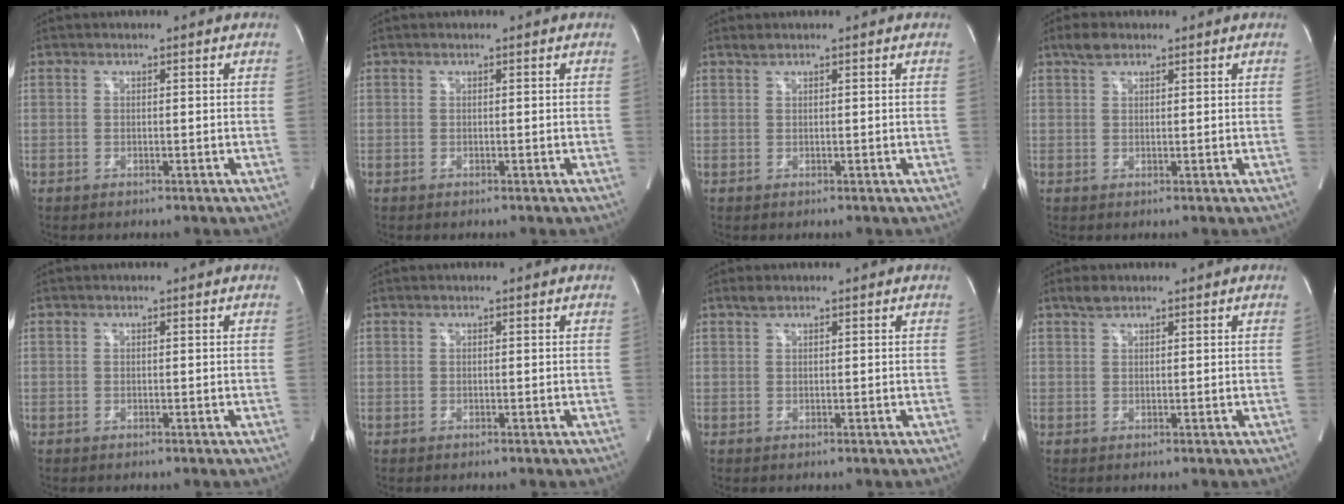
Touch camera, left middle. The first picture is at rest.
{"total": 0.0}
{"total": 0.7, "force": [0.6, -0.1, 0.2], "torque": [-0.010, 0.004, 0.017]}
{"total": 2.4, "force": [1.8, 1.1, 1.1], "torque": [-0.029, 0.009, 0.034]}
{"total": 0.0}
{"total": 0.0}
{"total": 1.1, "force": [1.0, 0.2, 0.5], "torque": [-0.018, 0.006, 0.023]}
{"total": 1.7, "force": [1.5, 0.6, 0.8], "torque": [-0.022, 0.006, 0.031]}